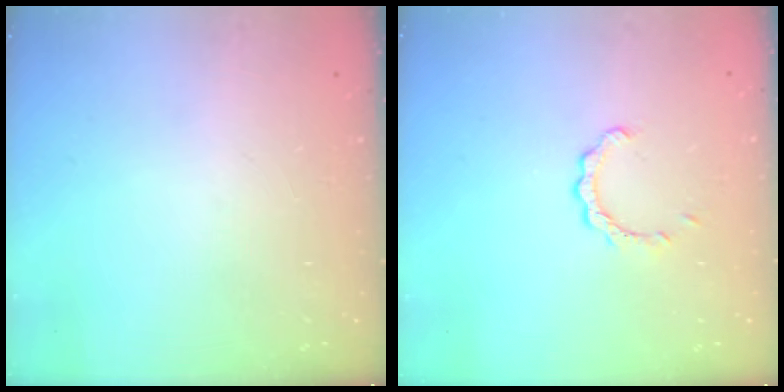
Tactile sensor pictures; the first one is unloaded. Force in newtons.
{"total": 2.7, "press": 2.7, "slide": 0.3}